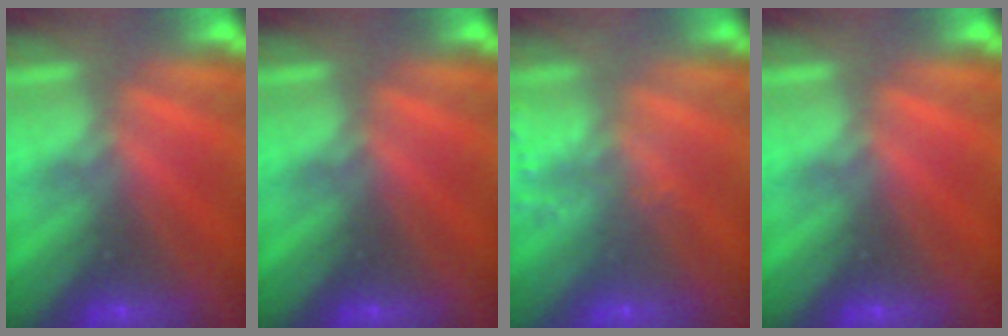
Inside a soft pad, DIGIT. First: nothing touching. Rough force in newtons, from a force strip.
{"total": 0.0}
{"total": 1.9}
{"total": 0.0}